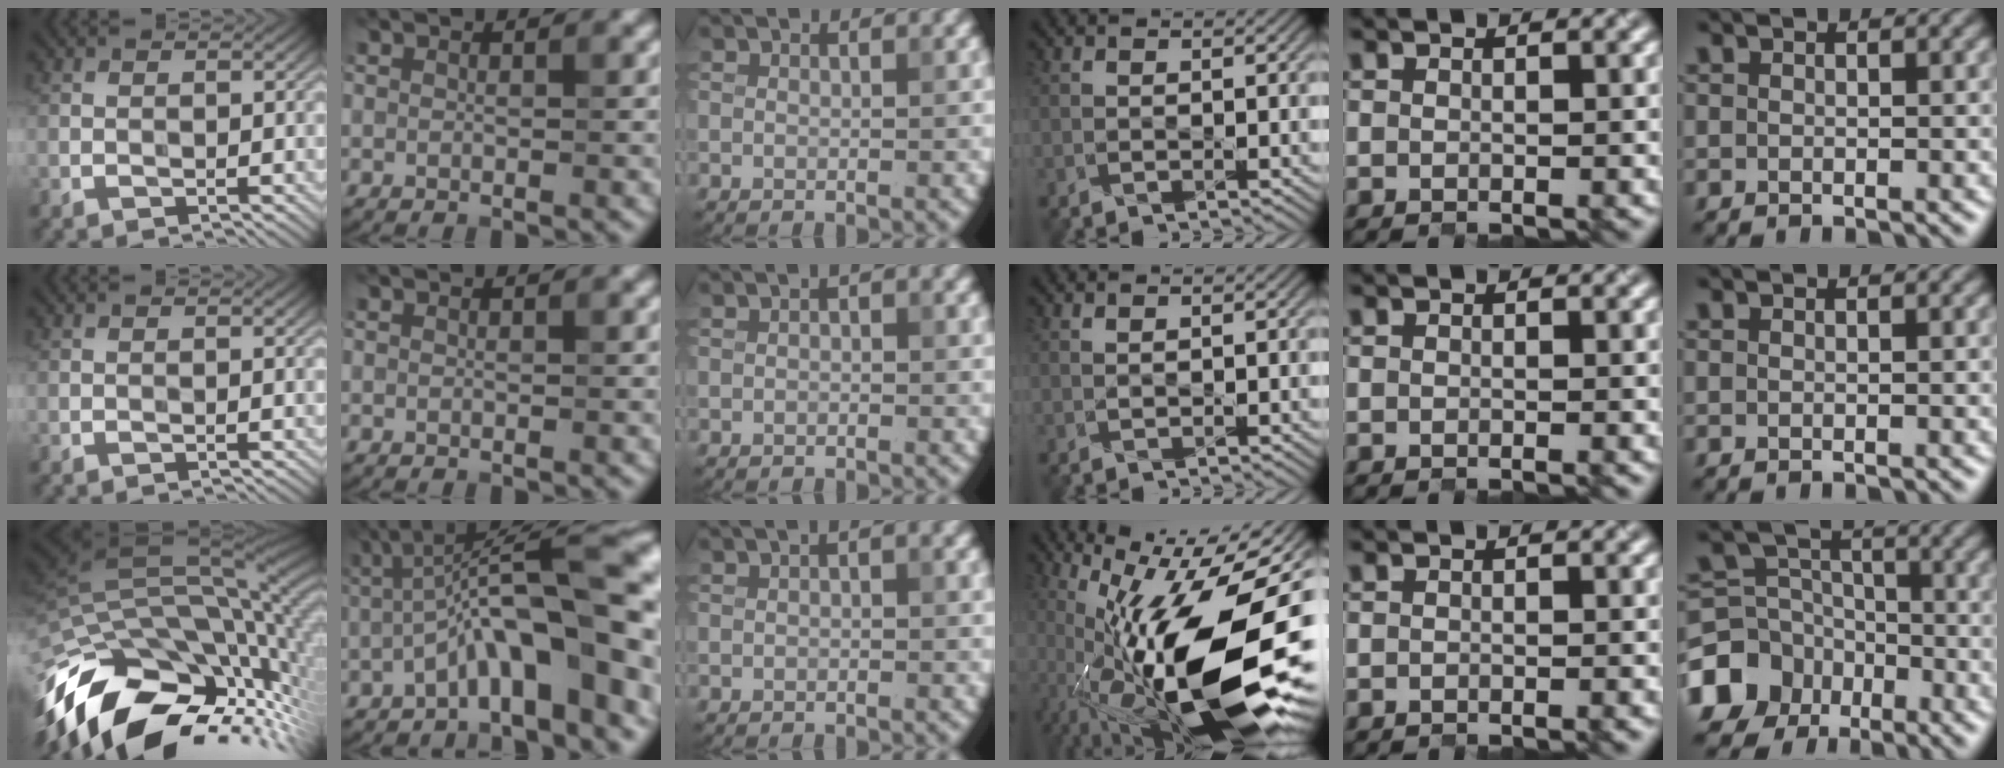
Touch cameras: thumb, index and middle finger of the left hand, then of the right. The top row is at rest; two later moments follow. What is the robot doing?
{"motion": "close", "object": "stapler"}